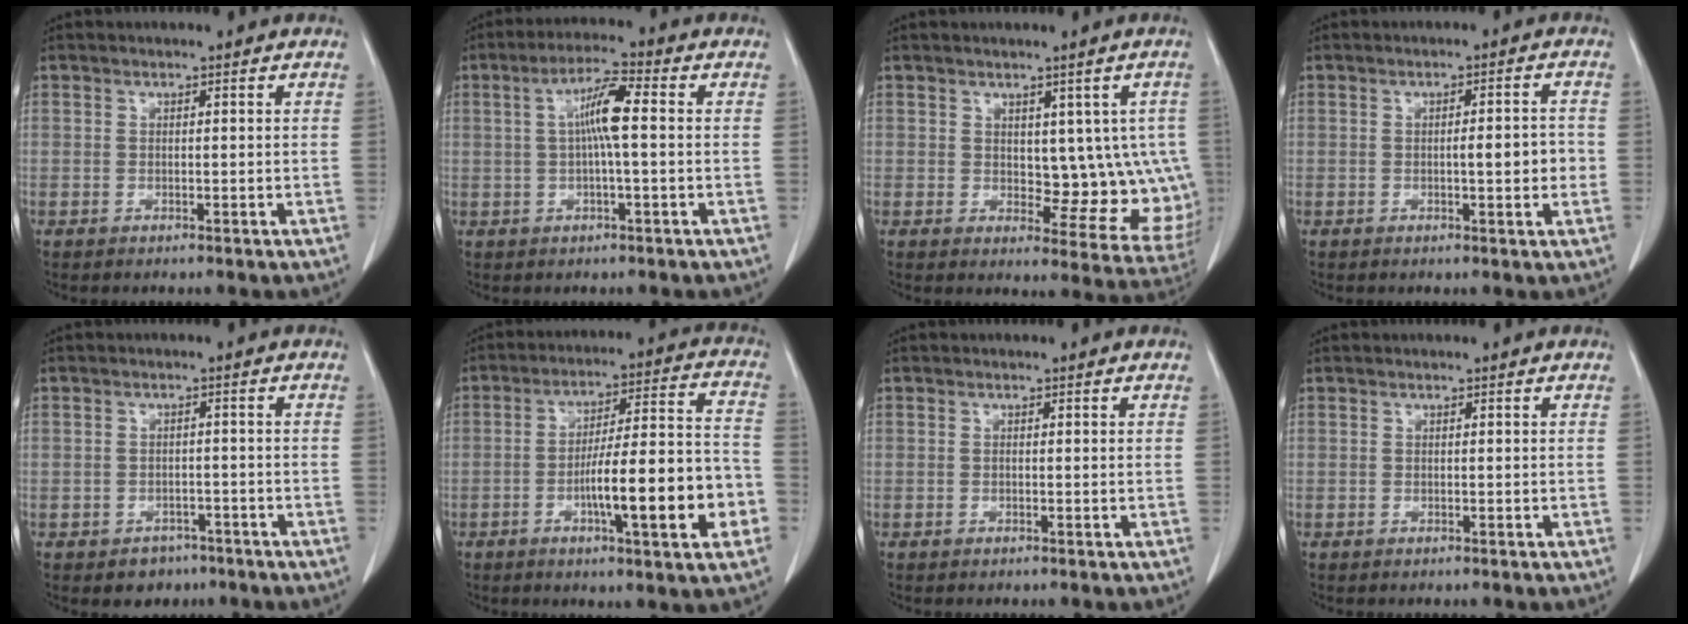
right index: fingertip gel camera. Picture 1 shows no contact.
{"total": 6.3, "force": [0.5, 0.4, 6.3], "torque": [-0.119, 0.013, 0.006]}
{"total": 9.5, "force": [1.1, 5.5, 7.7], "torque": [-0.063, 0.001, 0.024]}
{"total": 4.2, "force": [-0.5, 0.7, 4.1], "torque": [-0.063, 0.004, -0.005]}
{"total": 3.5, "force": [-2.3, 2.6, 0.6], "torque": [-0.004, 0.011, -0.026]}
{"total": 16.1, "force": [-5.0, 1.7, 15.2], "torque": [-0.235, 0.011, -0.074]}
{"total": 0.0}
{"total": 0.0}